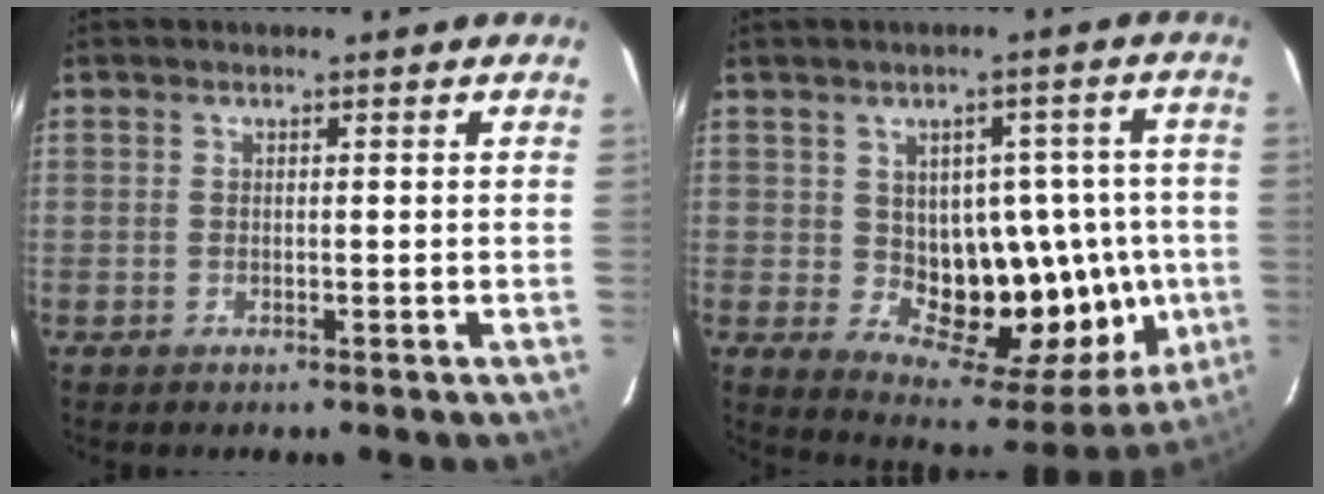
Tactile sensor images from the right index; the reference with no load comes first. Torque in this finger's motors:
{"motor_torque": [0.43, -0.12, 0.33, 0.06]}